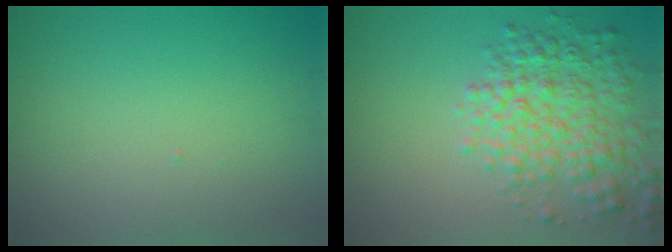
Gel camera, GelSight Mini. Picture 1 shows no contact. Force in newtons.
{"total": 5.4, "press": 5.3, "slide": 0.2}